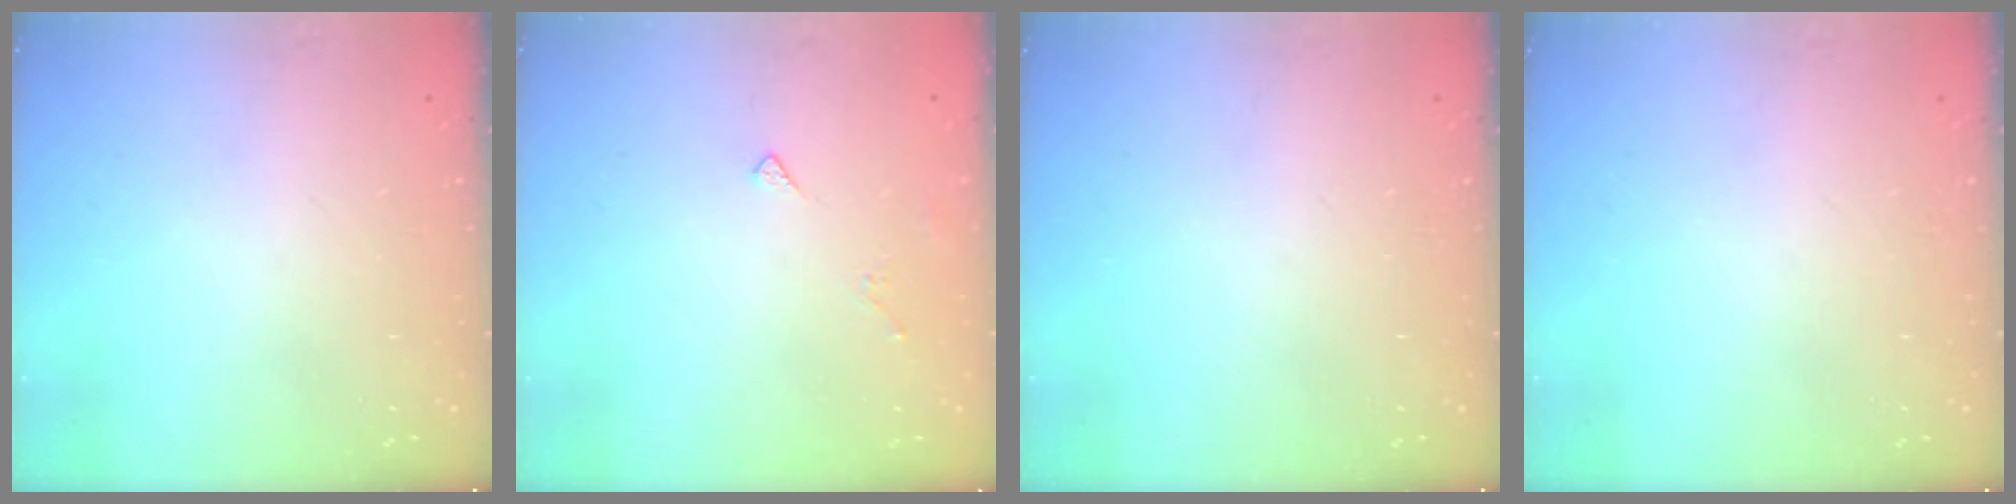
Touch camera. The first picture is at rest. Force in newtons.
{"total": 3.4, "press": 3.4, "slide": 0.6}
{"total": 0.0}
{"total": 0.0}